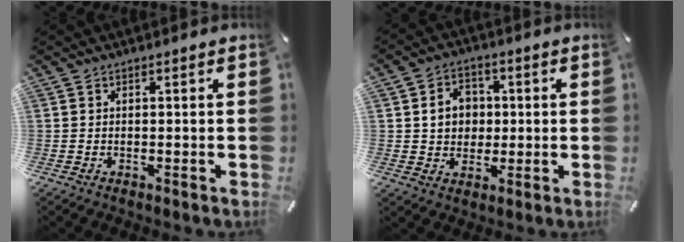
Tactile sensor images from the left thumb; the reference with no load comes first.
{"total": 7.6, "force": [0.9, 6.7, 3.3], "torque": [-0.046, 0.008, 0.013]}